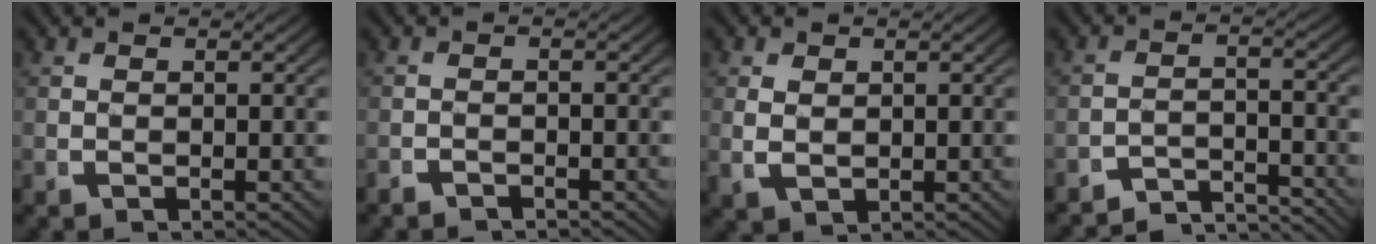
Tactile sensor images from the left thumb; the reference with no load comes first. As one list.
[{"total": 1.5, "force": [-1.5, 0.2, 0.0], "torque": [0.004, -0.005, -0.027]}, {"total": 2.0, "force": [0.4, 1.5, 1.2], "torque": [-0.028, -0.010, 0.022]}, {"total": 5.5, "force": [-5.1, 1.6, 1.4], "torque": [-0.012, -0.020, -0.084]}]